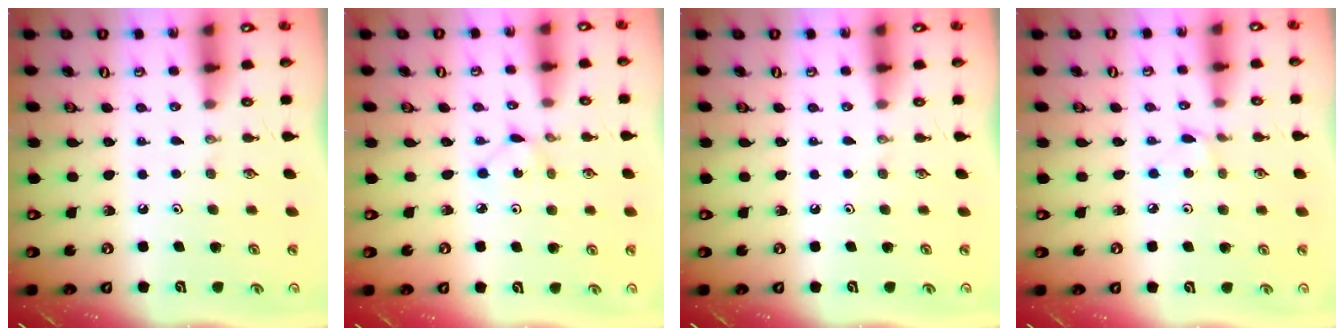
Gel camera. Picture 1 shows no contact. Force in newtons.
{"total": 1.2, "press": 1.2, "slide": 0.1}
{"total": 0.0}
{"total": 2.2, "press": 2.2, "slide": 0.3}